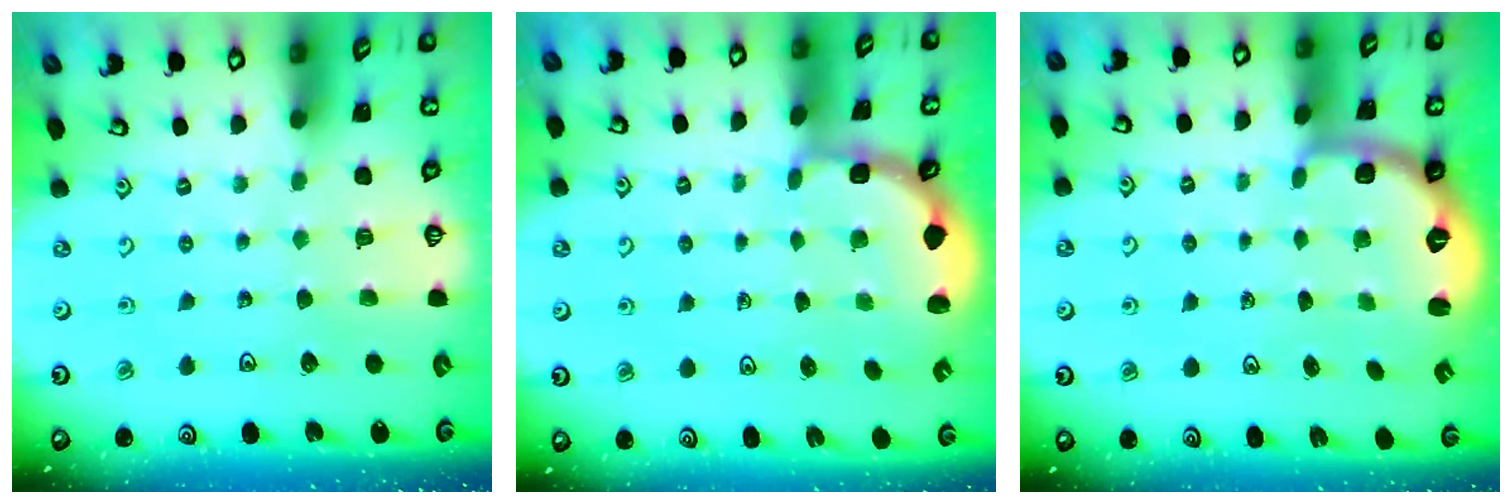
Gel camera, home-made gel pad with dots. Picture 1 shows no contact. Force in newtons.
{"total": 1.8, "press": 1.4, "slide": 1.1}
{"total": 2.7, "press": 1.7, "slide": 2.1}